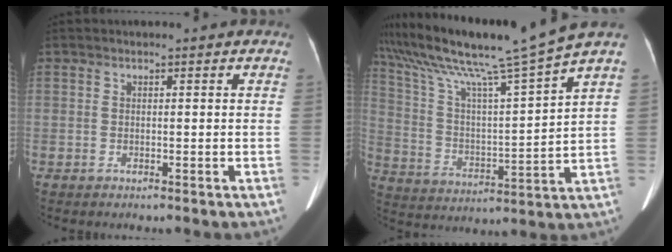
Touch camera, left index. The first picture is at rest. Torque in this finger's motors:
{"motor_torque": [0.17, -1.97, 0.17, 0.19]}